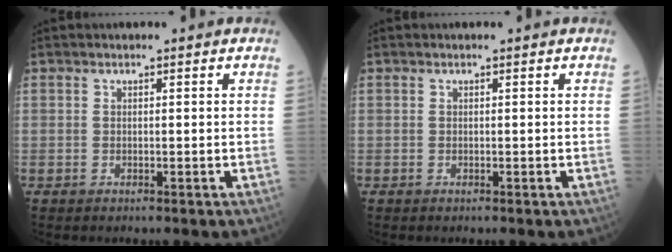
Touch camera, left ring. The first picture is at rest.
{"total": 0.0}